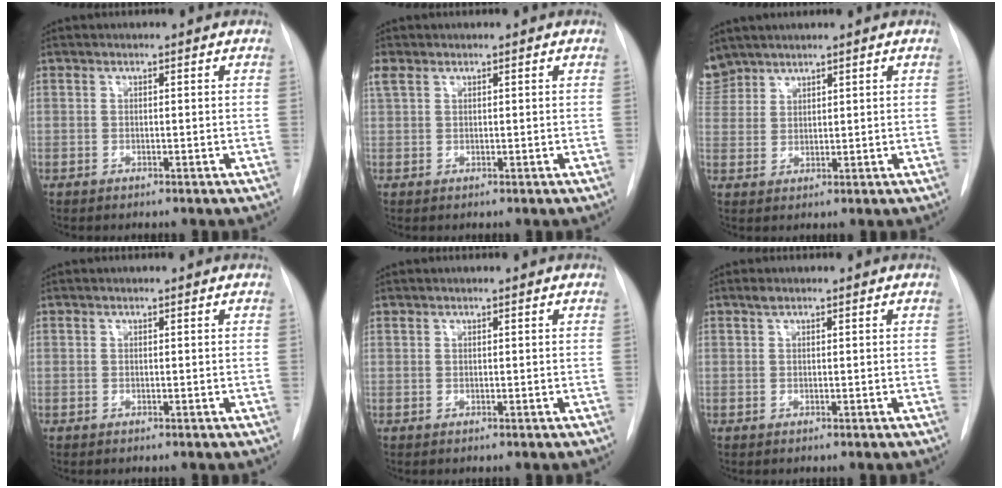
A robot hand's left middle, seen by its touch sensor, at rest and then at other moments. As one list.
[{"total": 1.8, "force": [1.1, 1.0, 1.0], "torque": [-0.034, 0.020, 0.028]}, {"total": 5.6, "force": [4.9, 2.8, 0.4], "torque": [-0.012, 0.012, 0.108]}, {"total": 0.0}, {"total": 0.0}, {"total": 0.7, "force": [0.5, 0.3, 0.4], "torque": [-0.007, 0.010, 0.010]}]